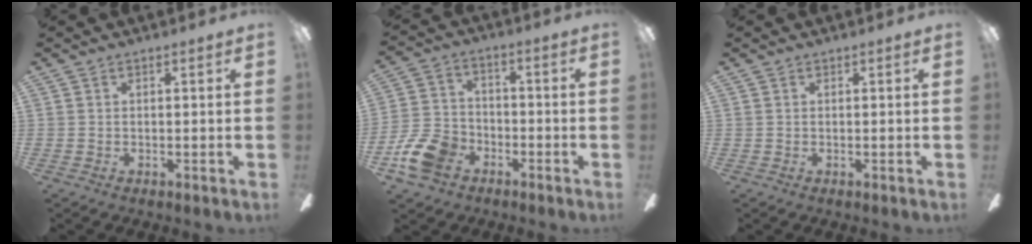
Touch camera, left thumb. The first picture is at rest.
{"total": 11.9, "force": [-6.4, 8.1, 5.8], "torque": [-0.143, 0.041, -0.121]}
{"total": 0.0}